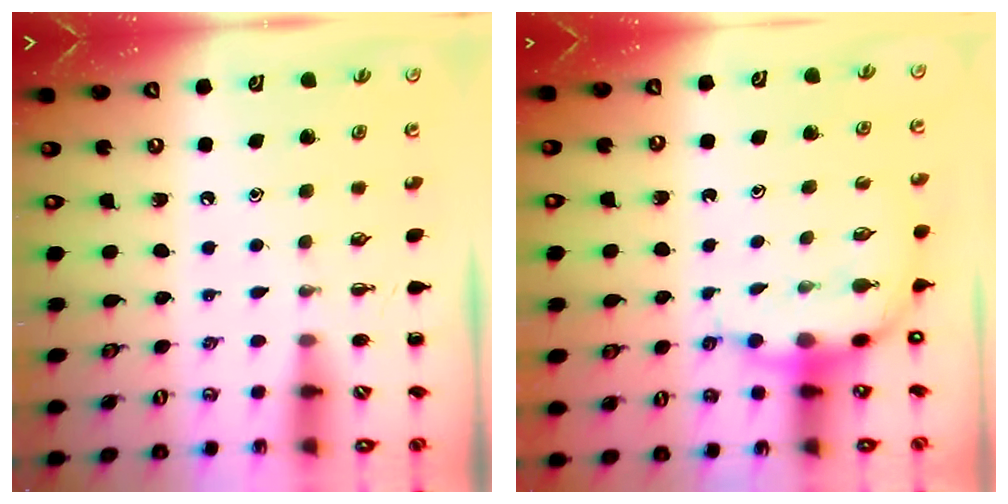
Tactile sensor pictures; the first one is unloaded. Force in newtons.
{"total": 6.9, "press": 6.7, "slide": 1.8}